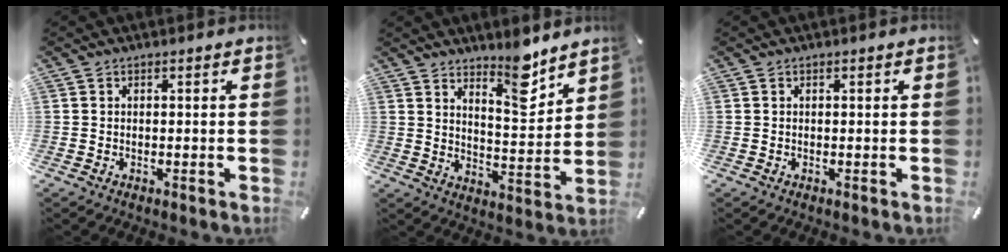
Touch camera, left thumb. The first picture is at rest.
{"total": 10.6, "force": [8.6, 3.5, 5.2], "torque": [-0.056, -0.070, 0.146]}
{"total": 0.0}